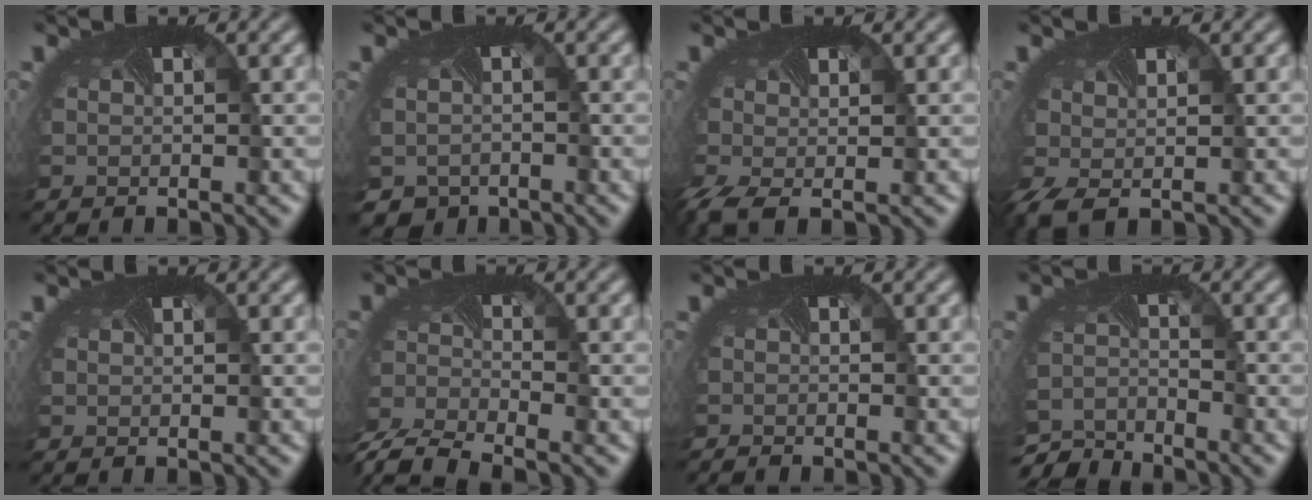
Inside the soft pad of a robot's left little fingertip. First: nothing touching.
{"total": 2.7, "force": [-2.0, 1.8, 0.3], "torque": [-0.007, -0.024, -0.029]}
{"total": 3.6, "force": [-2.0, 1.2, 2.7], "torque": [-0.083, -0.020, -0.038]}
{"total": 2.2, "force": [-0.9, 0.7, 1.8], "torque": [-0.065, -0.008, -0.015]}
{"total": 0.0}
{"total": 7.2, "force": [-6.5, 2.0, 2.5], "torque": [-0.070, -0.043, -0.109]}
{"total": 1.1, "force": [-1.0, -0.4, -0.3], "torque": [-0.002, -0.011, -0.019]}
{"total": 5.9, "force": [-5.8, 0.9, 0.3], "torque": [-0.017, -0.028, -0.111]}